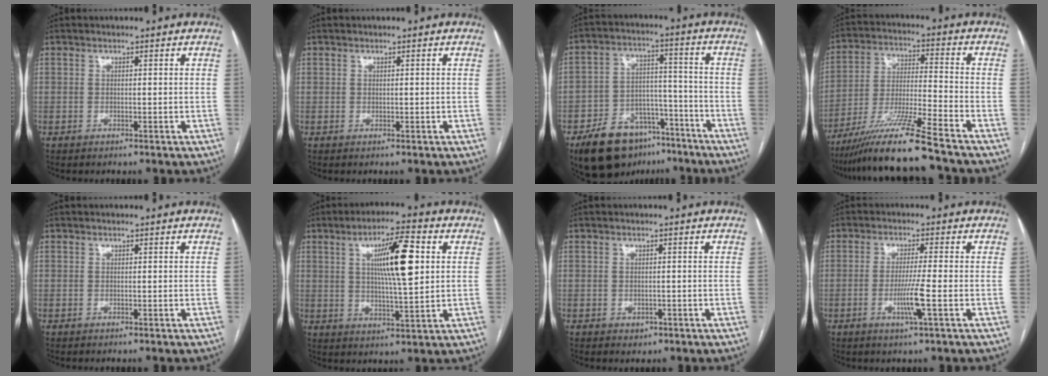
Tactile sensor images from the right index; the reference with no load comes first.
{"total": 0.0}
{"total": 13.9, "force": [-9.3, 8.1, 6.4], "torque": [-0.094, 0.030, -0.146]}
{"total": 14.3, "force": [-11.2, -1.2, 8.7], "torque": [-0.164, -0.020, -0.202]}
{"total": 0.0}
{"total": 10.9, "force": [2.7, 1.4, 10.5], "torque": [-0.176, 0.006, 0.045]}
{"total": 1.4, "force": [-0.7, 1.1, 0.5], "torque": [-0.006, 0.003, -0.005]}
{"total": 5.1, "force": [-1.5, -0.7, 4.8], "torque": [-0.093, -0.012, -0.030]}